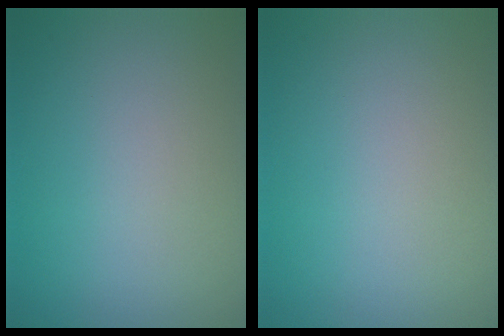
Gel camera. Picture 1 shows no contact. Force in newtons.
{"total": 0.0}